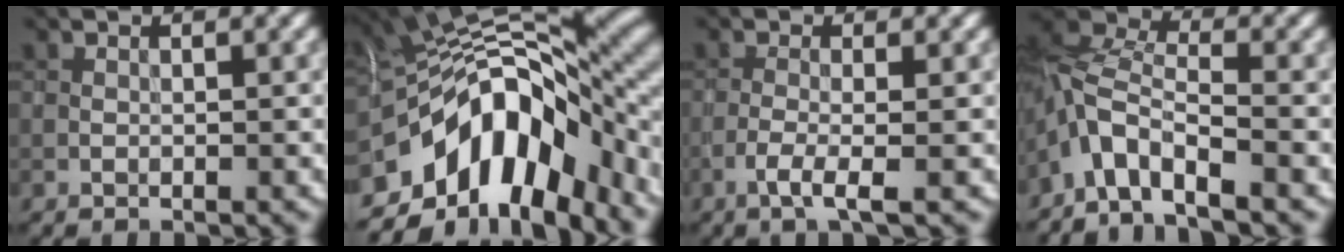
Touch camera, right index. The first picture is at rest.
{"total": 13.6, "force": [-4.6, 7.1, 10.7], "torque": [-0.154, 0.014, -0.085]}
{"total": 2.5, "force": [-1.0, 0.4, 2.2], "torque": [-0.041, 0.003, -0.028]}
{"total": 5.0, "force": [-3.6, 1.9, 2.9], "torque": [-0.053, 0.004, -0.080]}